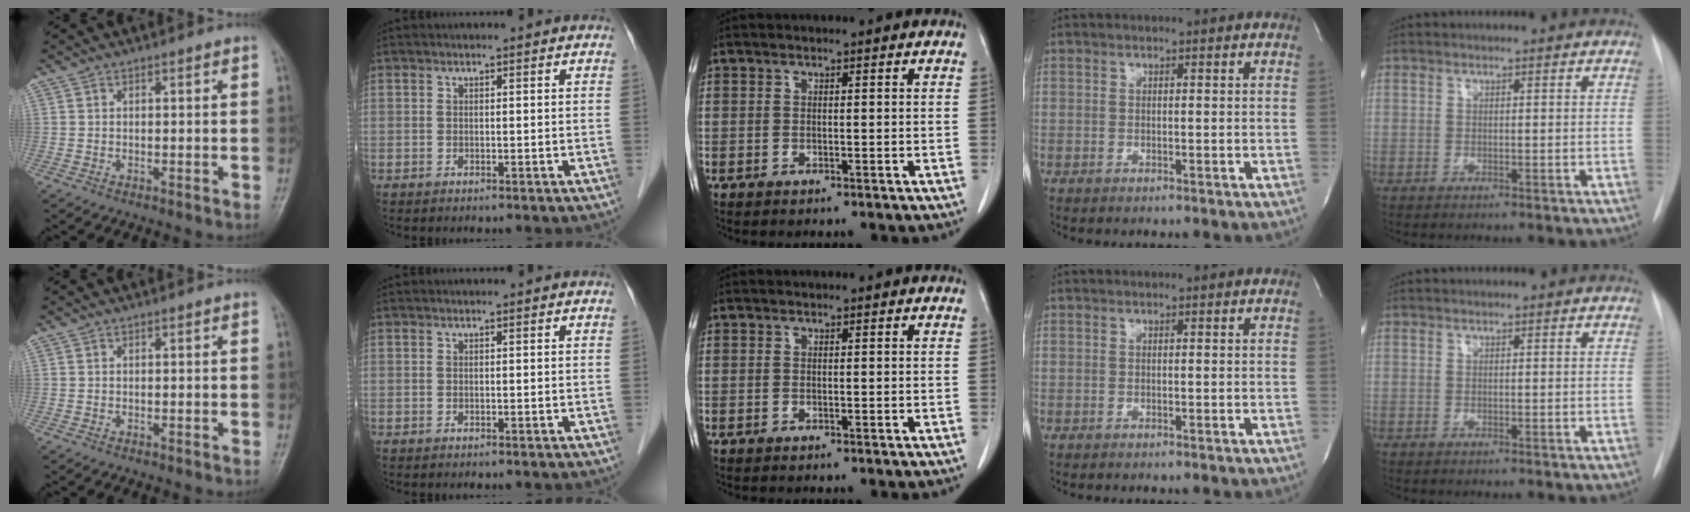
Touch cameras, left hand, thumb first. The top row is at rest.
{}